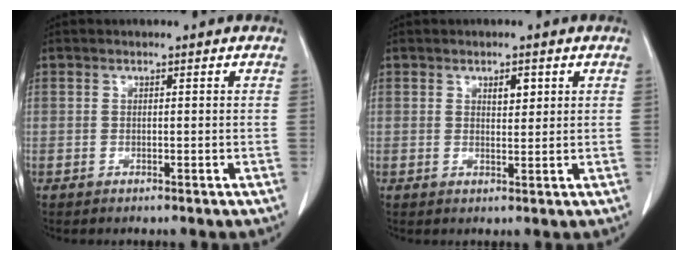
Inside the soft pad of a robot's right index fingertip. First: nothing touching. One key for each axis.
{"total": 2.2, "fx": 1.1, "fy": 1.0, "fz": 1.7, "tx": -0.027, "ty": -0.002, "tz": 0.020}